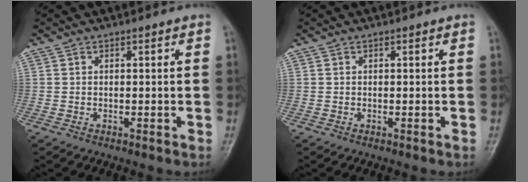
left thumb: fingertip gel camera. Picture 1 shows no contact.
{"total": 0.0}